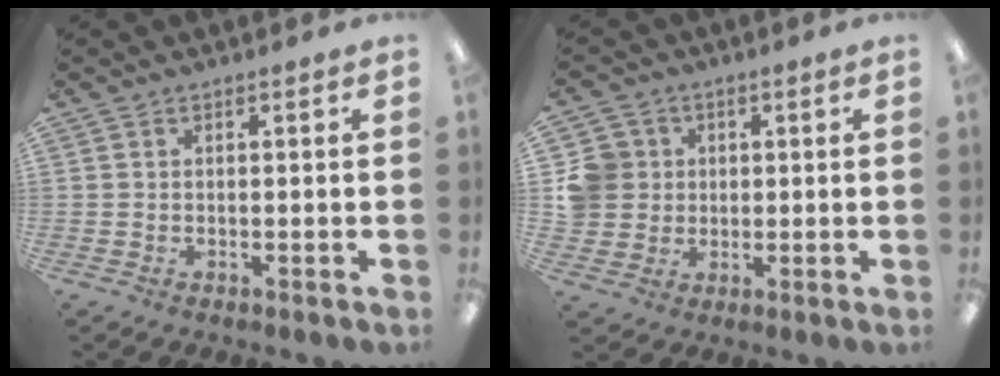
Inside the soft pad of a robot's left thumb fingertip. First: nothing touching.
{"total": 8.3, "force": [1.3, 7.9, 2.0], "torque": [-0.058, 0.011, 0.031]}